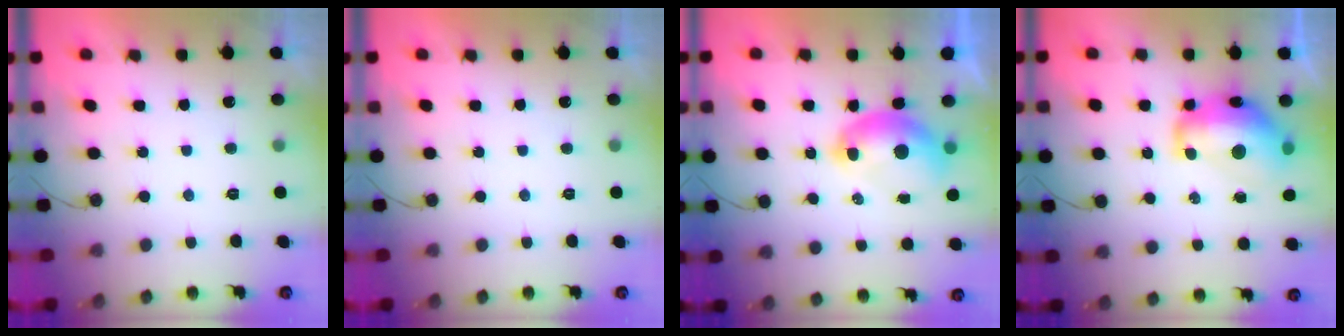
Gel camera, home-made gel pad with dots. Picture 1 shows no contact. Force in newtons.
{"total": 0.0}
{"total": 8.5, "press": 8.4, "slide": 1.0}
{"total": 15.0, "press": 14.9, "slide": 1.4}